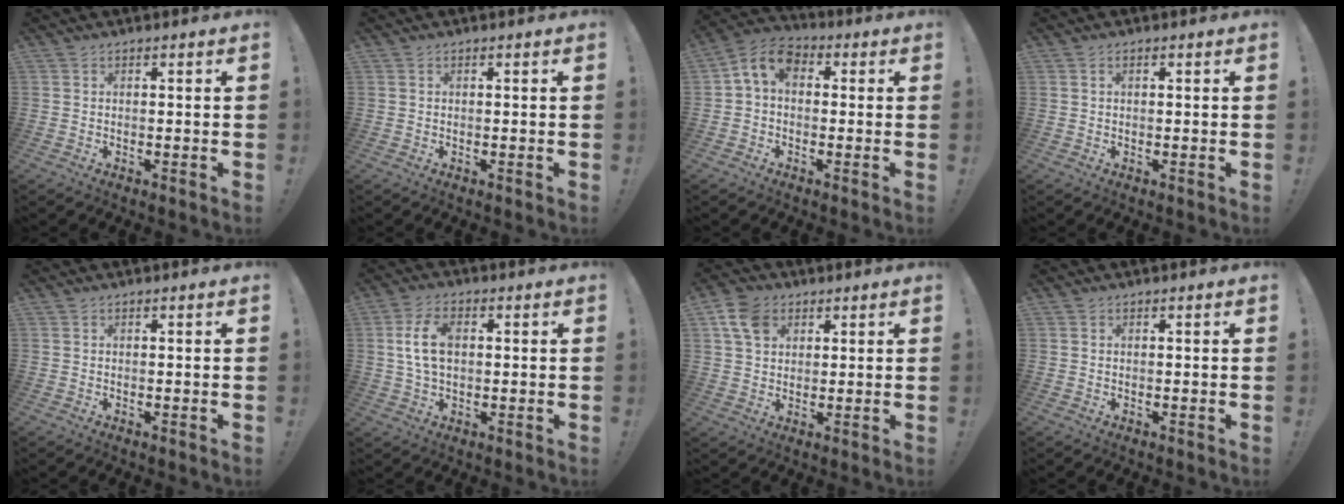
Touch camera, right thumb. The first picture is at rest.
{"total": 0.0}
{"total": 7.6, "force": [1.2, 5.2, 5.4], "torque": [-0.102, 0.008, 0.028]}
{"total": 0.8, "force": [0.3, 0.4, 0.6], "torque": [-0.003, 0.000, 0.004]}
{"total": 0.0}
{"total": 9.4, "force": [1.5, 5.8, 7.2], "torque": [-0.130, -0.003, 0.026]}
{"total": 8.9, "force": [3.9, 6.4, 4.6], "torque": [-0.082, -0.003, 0.080]}
{"total": 0.0}